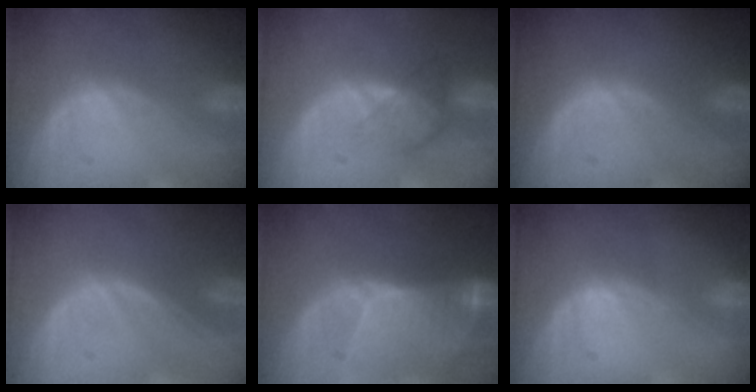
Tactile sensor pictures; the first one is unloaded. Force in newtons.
{"total": 4.1, "press": 3.5, "slide": 2.0}
{"total": 0.0}
{"total": 0.0}
{"total": 8.3, "press": 7.8, "slide": 2.9}
{"total": 0.6, "press": 0.5, "slide": 0.4}